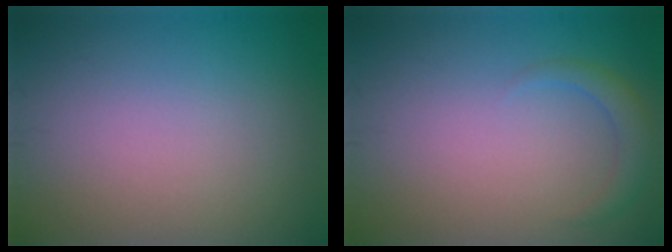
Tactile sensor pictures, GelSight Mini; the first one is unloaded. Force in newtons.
{"total": 1.9, "press": 1.9, "slide": 0.1}